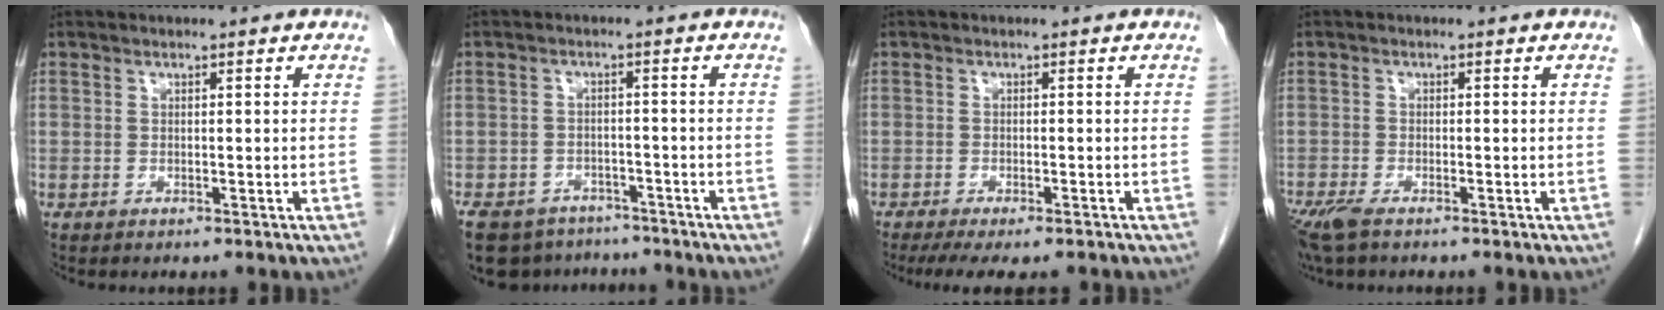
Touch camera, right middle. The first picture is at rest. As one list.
[{"total": 13.3, "force": [-10.5, 7.0, 4.0], "torque": [-0.098, -0.004, -0.136]}, {"total": 8.2, "force": [-6.7, 1.7, 4.4], "torque": [-0.057, -0.012, -0.098]}, {"total": 4.2, "force": [-3.1, 1.0, 2.7], "torque": [-0.060, -0.014, -0.058]}]